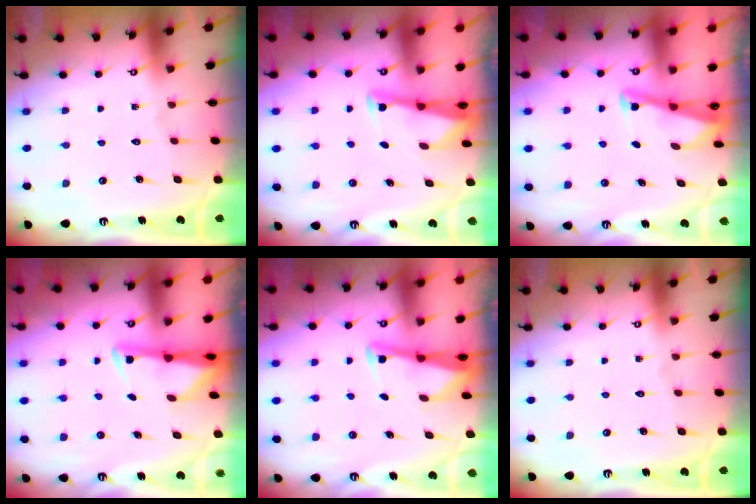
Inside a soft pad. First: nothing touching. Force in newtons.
{"total": 2.7, "press": 2.7, "slide": 0.1}
{"total": 3.0, "press": 2.9, "slide": 0.3}
{"total": 2.9, "press": 2.9, "slide": 0.6}
{"total": 2.7, "press": 2.7, "slide": 0.2}
{"total": 0.0}